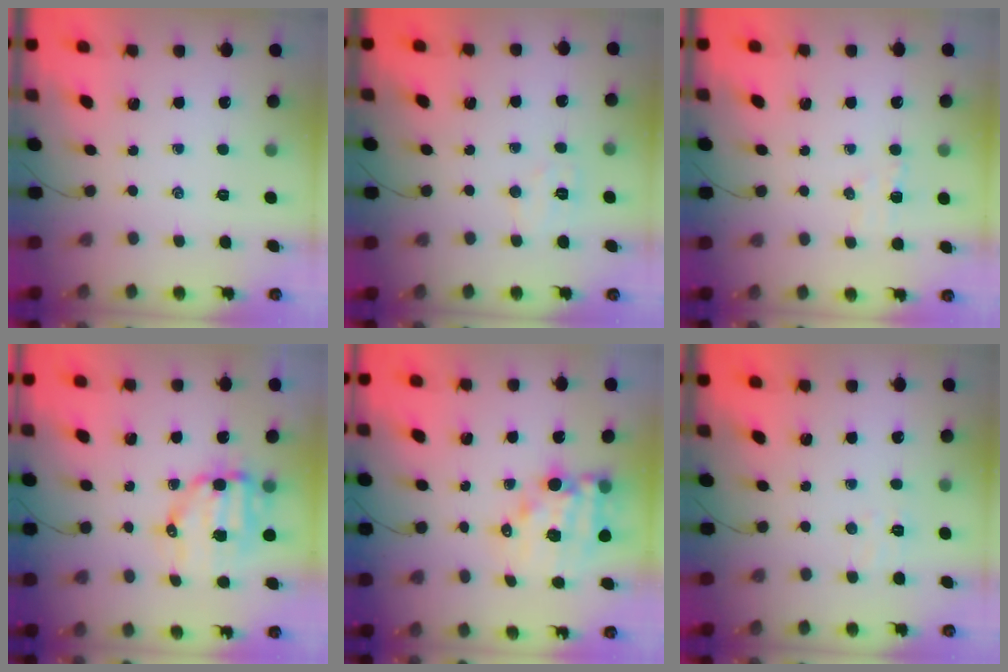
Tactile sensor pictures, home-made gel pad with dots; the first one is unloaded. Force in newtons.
{"total": 5.8, "press": 5.7, "slide": 1.1}
{"total": 4.8, "press": 4.6, "slide": 1.3}
{"total": 10.5, "press": 10.3, "slide": 2.1}
{"total": 13.1, "press": 12.6, "slide": 3.4}
{"total": 3.6, "press": 3.5, "slide": 1.0}